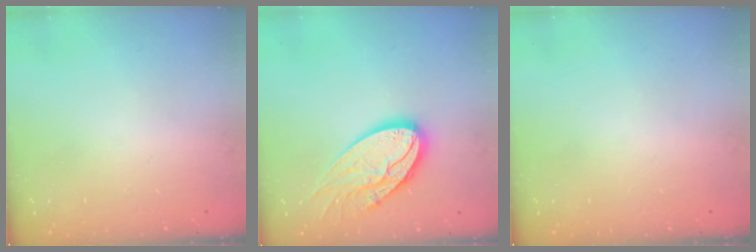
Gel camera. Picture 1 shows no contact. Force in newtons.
{"total": 17.3, "press": 17.3, "slide": 1.5}
{"total": 0.0}